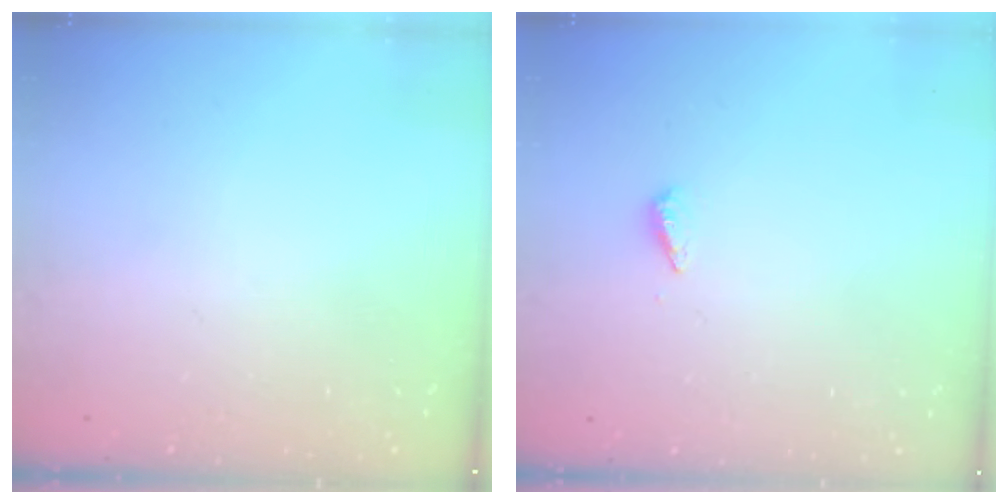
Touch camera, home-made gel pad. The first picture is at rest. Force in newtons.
{"total": 2.9, "press": 2.9, "slide": 0.3}